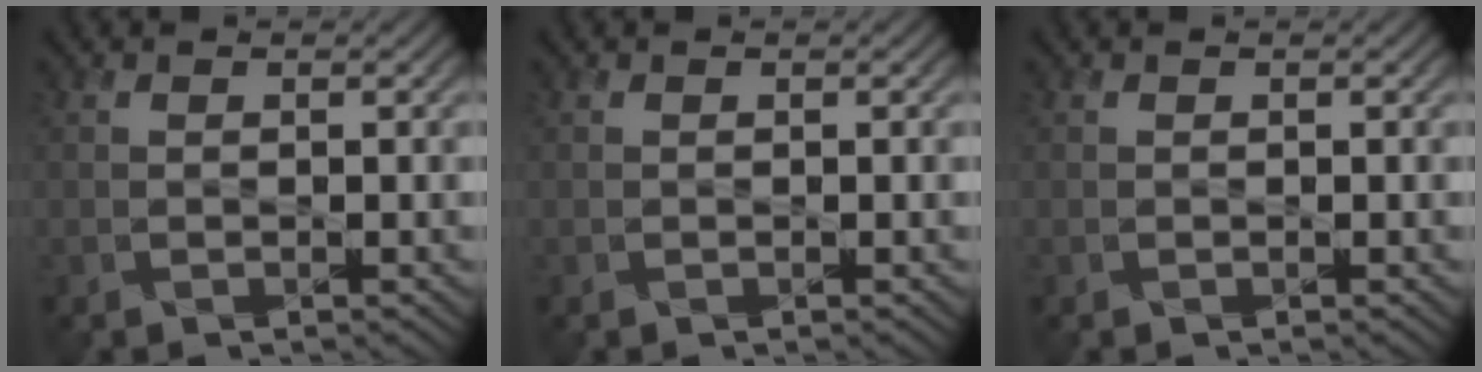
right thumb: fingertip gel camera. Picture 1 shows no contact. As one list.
[{"total": 0.0}, {"total": 0.0}]